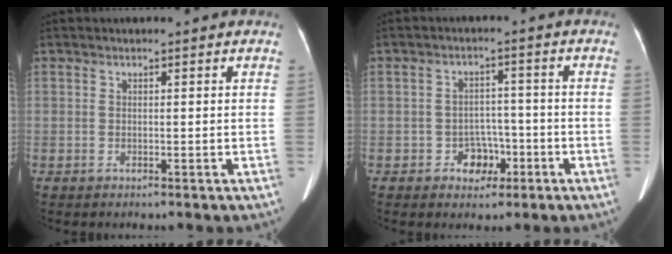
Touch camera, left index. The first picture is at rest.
{"total": 4.4, "force": [-2.2, 3.2, 2.0], "torque": [-0.030, 0.012, -0.028]}